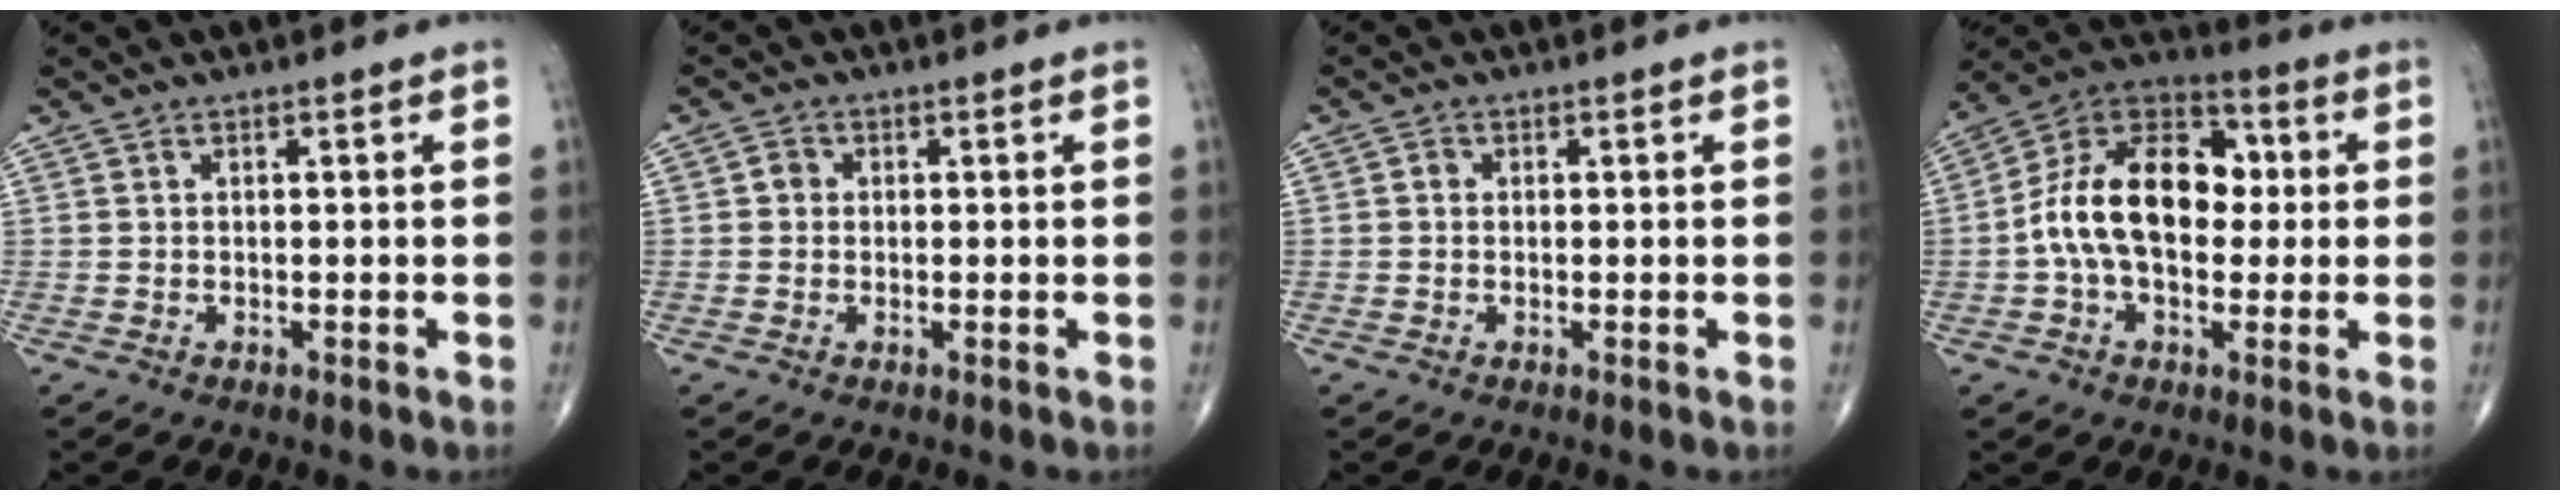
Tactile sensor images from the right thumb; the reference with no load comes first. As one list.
[{"total": 1.9, "force": [0.0, 1.7, 0.7], "torque": [-0.002, 0.004, -0.004]}, {"total": 1.1, "force": [0.0, 1.0, 0.4], "torque": [-0.003, 0.003, -0.003]}, {"total": 18.0, "force": [0.4, 11.4, 13.9], "torque": [-0.217, 0.037, -0.003]}]